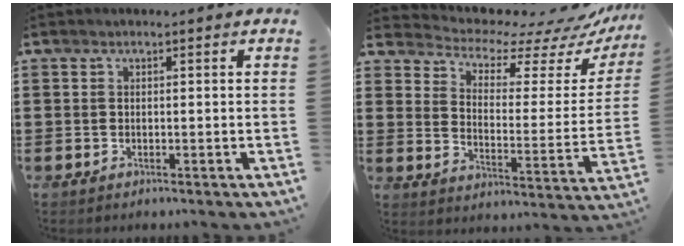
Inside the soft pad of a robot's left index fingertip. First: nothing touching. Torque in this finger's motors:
{"motor_torque": [1.22, -0.92, 0.21, 0.01]}